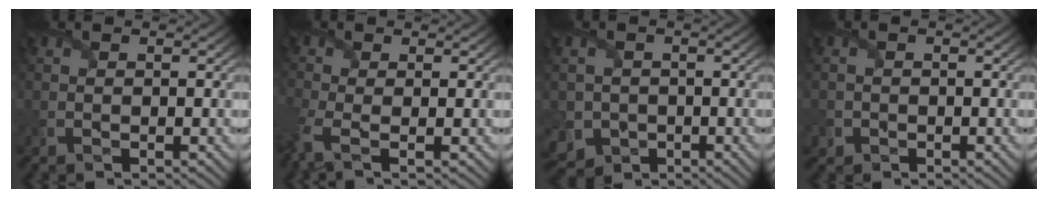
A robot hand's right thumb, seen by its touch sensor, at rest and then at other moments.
{"total": 3.6, "force": [-1.4, 1.4, 3.1], "torque": [-0.088, -0.011, -0.035]}
{"total": 5.0, "force": [-1.6, 4.5, 1.4], "torque": [-0.045, -0.020, -0.033]}
{"total": 1.4, "force": [-0.7, 1.3, 0.1], "torque": [0.004, -0.006, -0.016]}